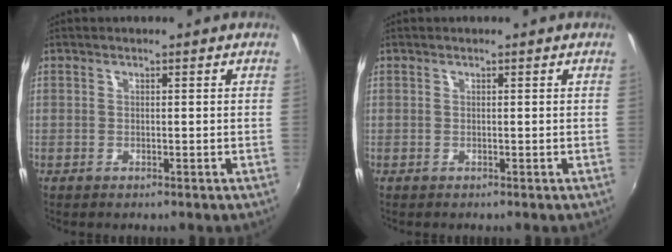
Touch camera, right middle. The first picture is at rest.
{"total": 0.0}